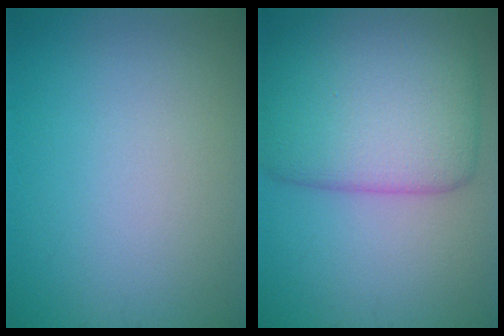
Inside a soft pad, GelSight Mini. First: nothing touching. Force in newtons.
{"total": 9.0, "press": 9.0, "slide": 0.4}